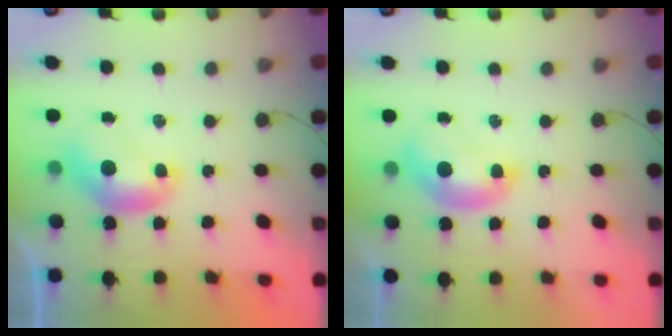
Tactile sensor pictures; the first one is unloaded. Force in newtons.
{"total": 1.2, "press": 1.2, "slide": 0.3}